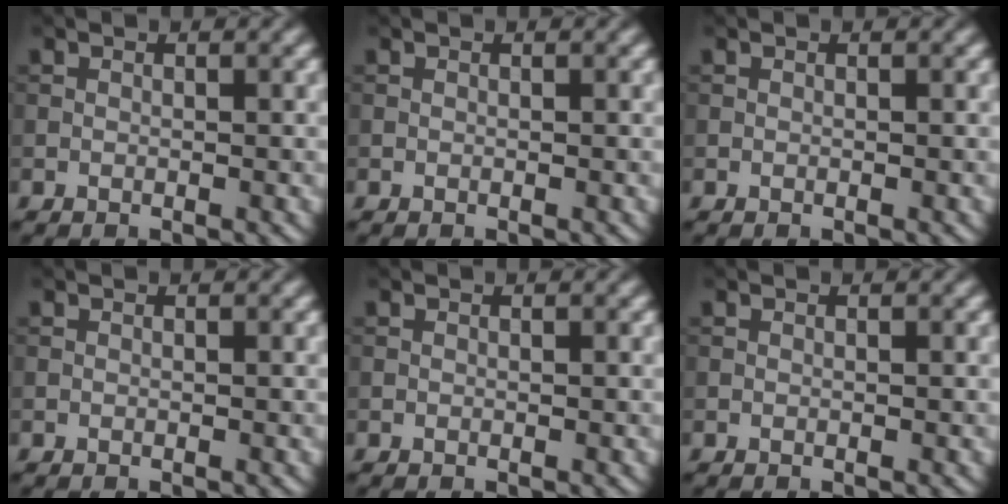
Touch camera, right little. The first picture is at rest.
{"total": 0.0}
{"total": 0.0}
{"total": 0.0}
{"total": 0.0}
{"total": 0.0}